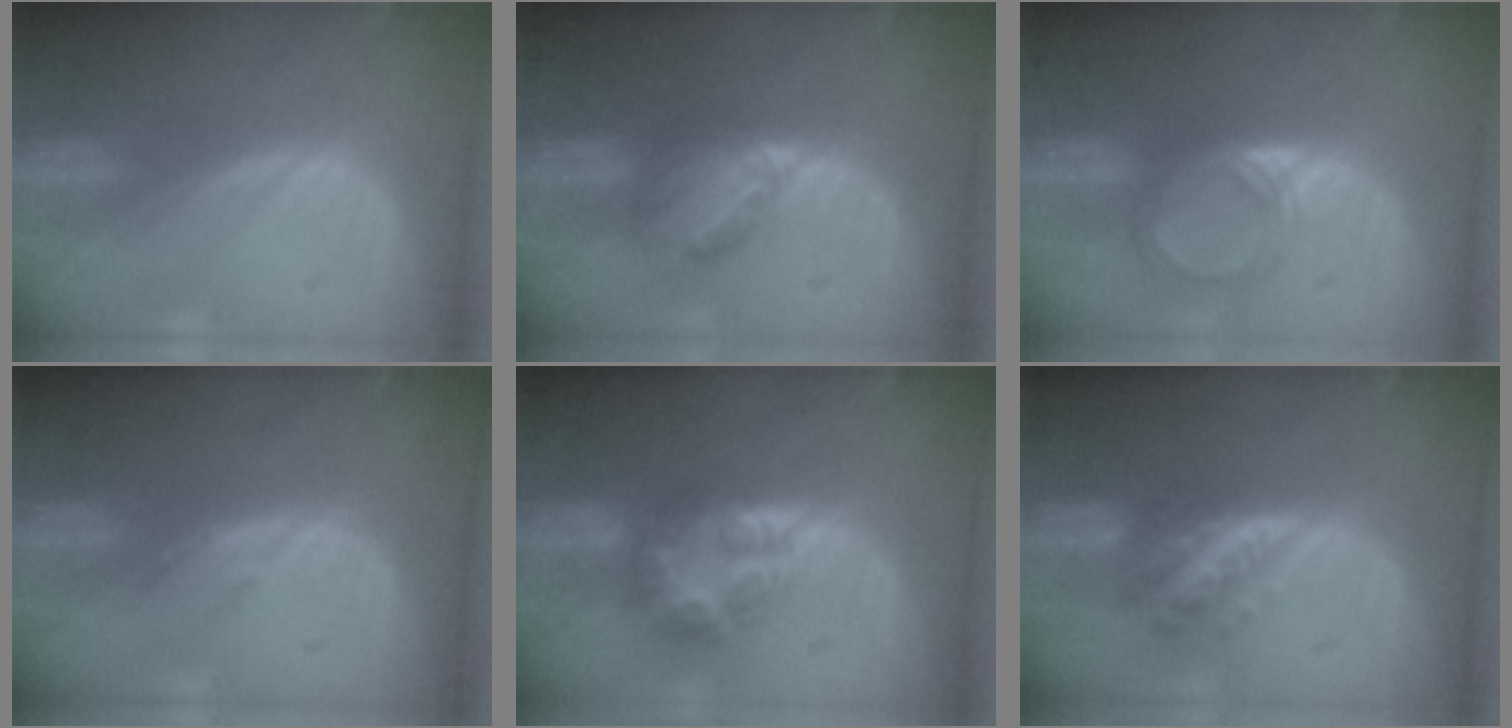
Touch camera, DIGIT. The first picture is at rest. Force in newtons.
{"total": 6.1, "press": 5.3, "slide": 3.1}
{"total": 5.2, "press": 4.6, "slide": 2.4}
{"total": 1.2, "press": 1.0, "slide": 0.6}
{"total": 7.7, "press": 6.7, "slide": 3.8}
{"total": 5.8, "press": 5.3, "slide": 2.3}